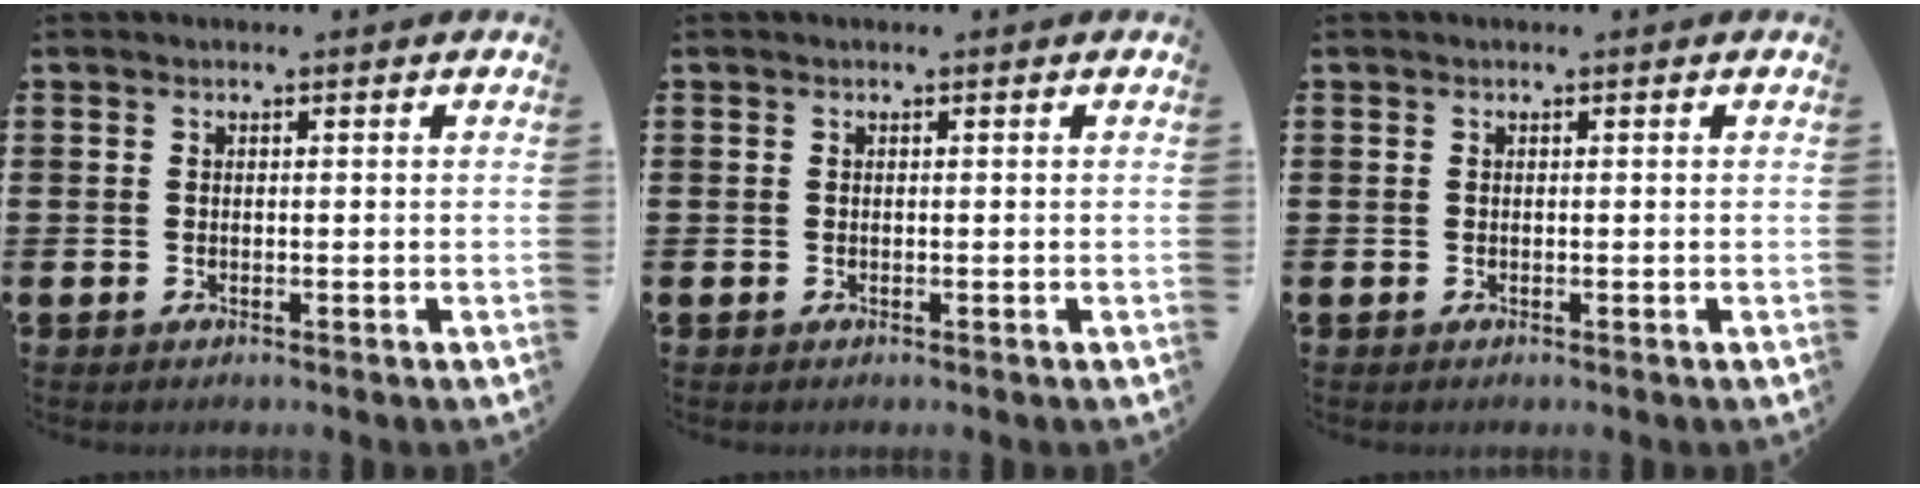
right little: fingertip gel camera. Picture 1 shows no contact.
{"total": 0.0}
{"total": 0.0}